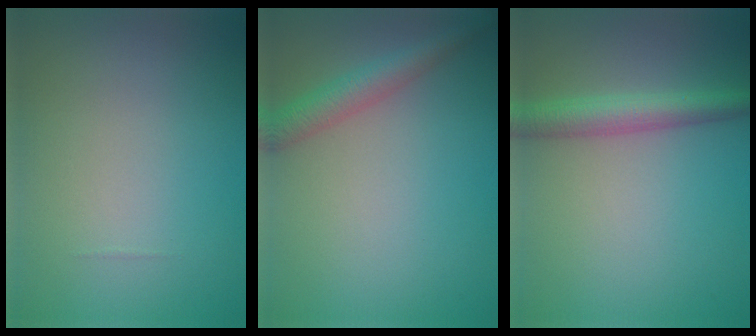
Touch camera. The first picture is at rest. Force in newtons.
{"total": 2.8, "press": 2.8, "slide": 0.1}
{"total": 3.4, "press": 3.4, "slide": 0.2}